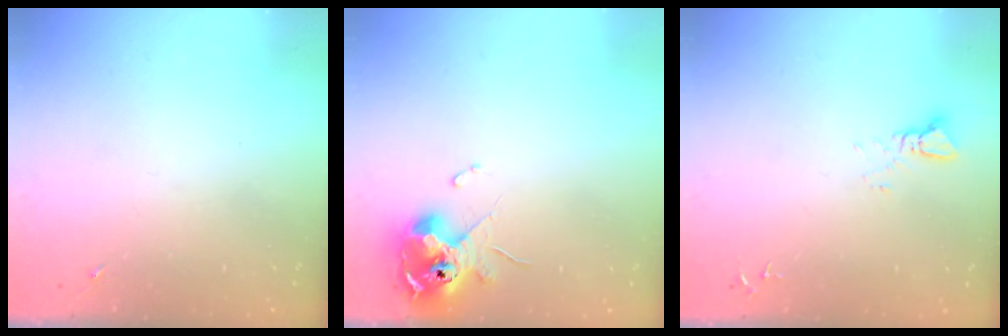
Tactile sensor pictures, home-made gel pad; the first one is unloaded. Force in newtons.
{"total": 10.8, "press": 10.7, "slide": 1.7}
{"total": 2.4, "press": 2.4, "slide": 0.1}